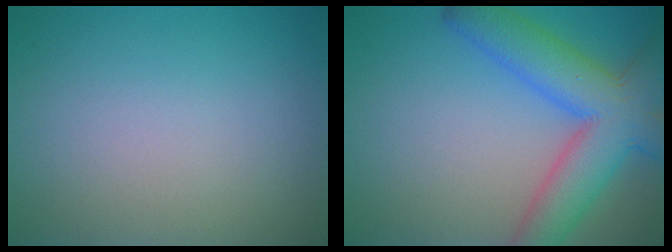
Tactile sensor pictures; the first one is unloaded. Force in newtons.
{"total": 8.6, "press": 8.6, "slide": 0.4}